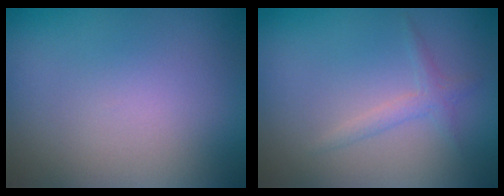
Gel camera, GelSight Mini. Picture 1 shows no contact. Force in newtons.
{"total": 1.3, "press": 1.3, "slide": 0.0}